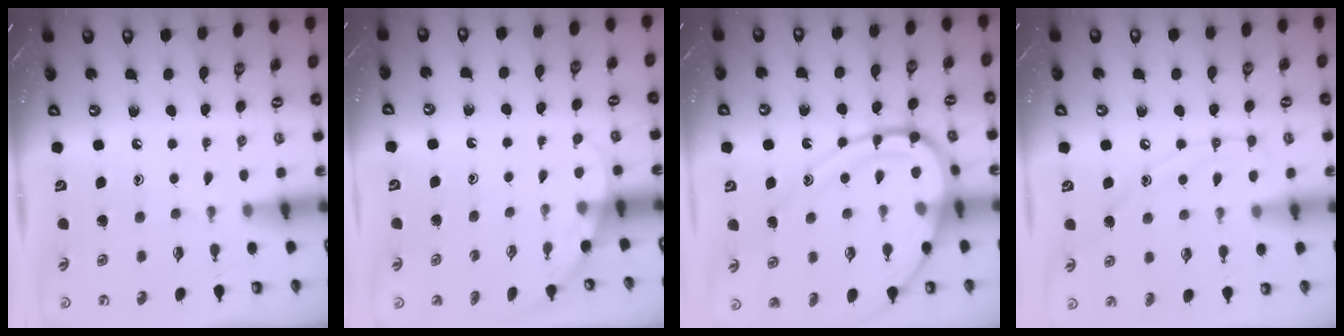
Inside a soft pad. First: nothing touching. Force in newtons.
{"total": 2.8, "press": 2.8, "slide": 0.1}
{"total": 17.3, "press": 17.2, "slide": 1.7}
{"total": 9.2, "press": 9.2, "slide": 0.8}